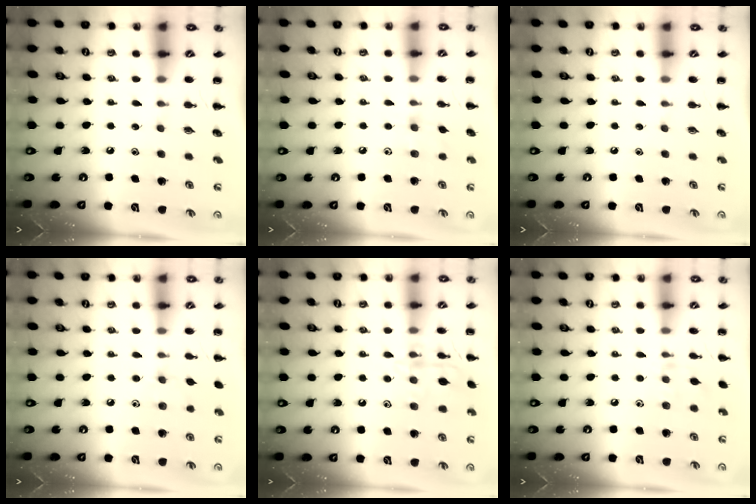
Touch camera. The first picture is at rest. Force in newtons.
{"total": 5.2, "press": 4.9, "slide": 1.7}
{"total": 0.0}
{"total": 5.6, "press": 5.3, "slide": 1.7}
{"total": 11.7, "press": 11.7, "slide": 0.6}
{"total": 5.8, "press": 5.5, "slide": 1.6}